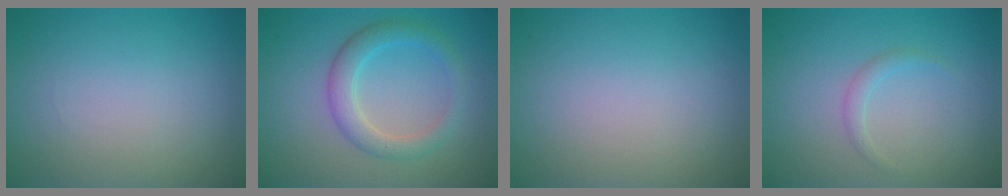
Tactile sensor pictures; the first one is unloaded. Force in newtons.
{"total": 3.4, "press": 3.3, "slide": 0.4}
{"total": 0.0}
{"total": 1.0, "press": 1.0, "slide": 0.1}